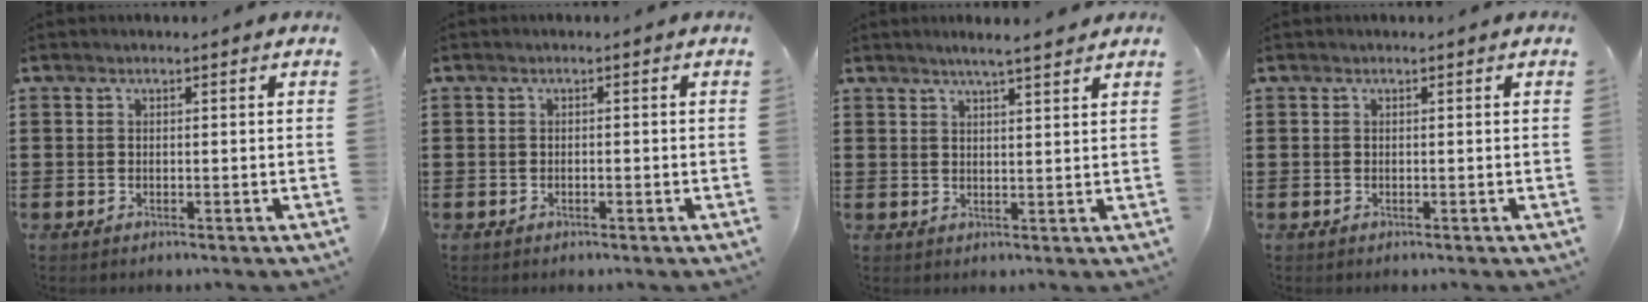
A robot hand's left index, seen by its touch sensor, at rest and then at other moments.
{"total": 0.7, "force": [-0.5, 0.2, 0.5], "torque": [-0.013, -0.003, -0.008]}
{"total": 3.2, "force": [2.8, -0.3, 1.5], "torque": [-0.034, -0.002, 0.050]}
{"total": 0.0}